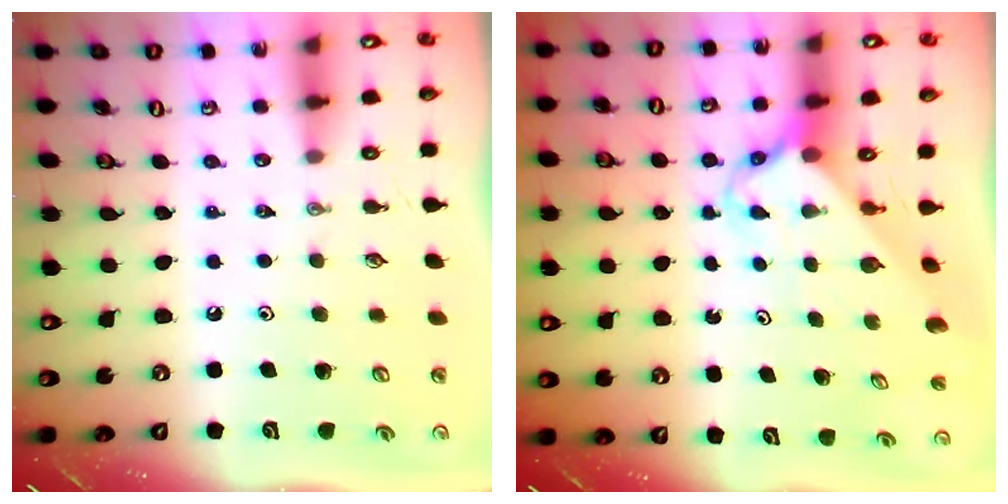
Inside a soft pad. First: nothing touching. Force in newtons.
{"total": 2.5, "press": 2.5, "slide": 0.1}